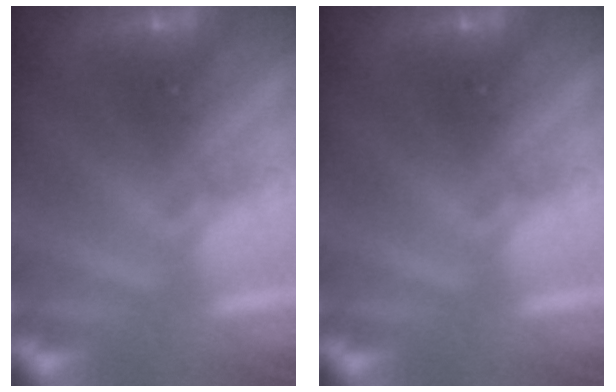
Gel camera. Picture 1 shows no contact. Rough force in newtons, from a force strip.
{"total": 0.0}